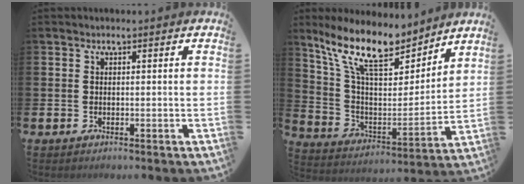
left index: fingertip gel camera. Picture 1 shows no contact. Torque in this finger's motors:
{"motor_torque": [1.38, -0.76, 1.06, 0.21]}